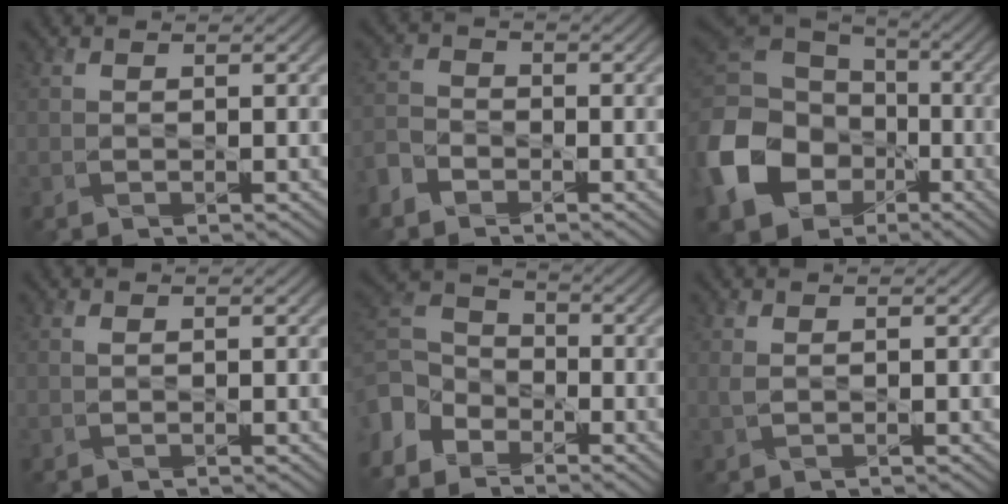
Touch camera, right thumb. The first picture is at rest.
{"total": 3.3, "force": [-2.6, 1.9, 0.6], "torque": [-0.021, -0.003, -0.068]}
{"total": 17.8, "force": [-5.8, 14.1, 9.1], "torque": [-0.279, -0.038, -0.120]}
{"total": 0.0}
{"total": 7.0, "force": [-4.7, 4.5, 2.5], "torque": [-0.070, -0.005, -0.124]}
{"total": 0.7, "force": [0.5, 0.1, 0.5], "torque": [-0.018, 0.000, 0.011]}